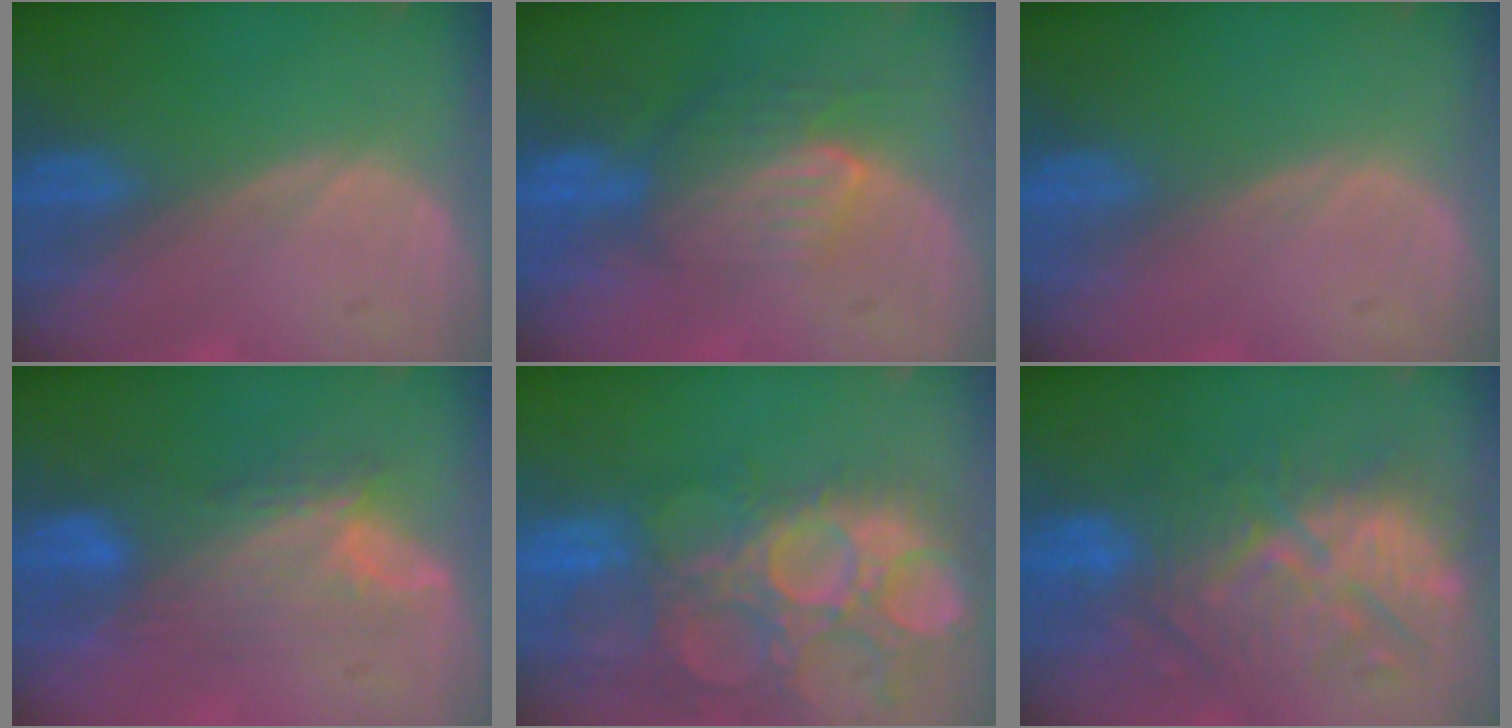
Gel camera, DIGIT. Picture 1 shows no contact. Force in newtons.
{"total": 8.1, "press": 7.3, "slide": 3.6}
{"total": 0.0}
{"total": 7.8, "press": 7.4, "slide": 2.4}
{"total": 14.9, "press": 12.8, "slide": 7.7}
{"total": 11.0, "press": 10.9, "slide": 1.8}